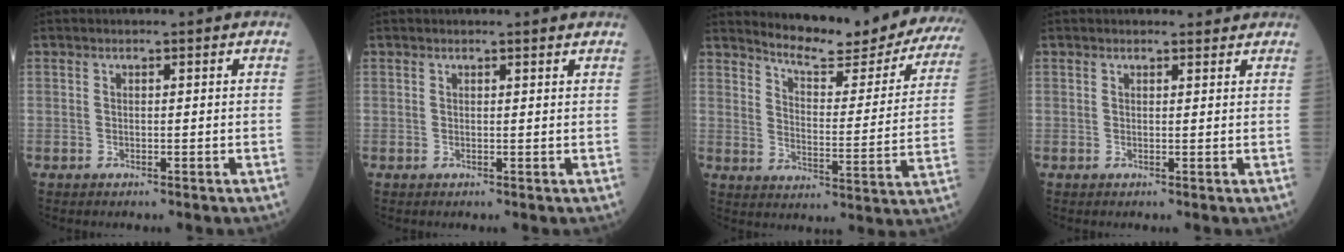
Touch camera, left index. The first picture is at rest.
{"total": 1.6, "force": [1.6, -0.1, 0.4], "torque": [-0.013, -0.003, 0.014]}
{"total": 20.6, "force": [19.1, 2.6, 7.4], "torque": [-0.098, -0.076, 0.232]}
{"total": 2.1, "force": [2.0, 0.5, 0.2], "torque": [-0.009, 0.003, 0.021]}